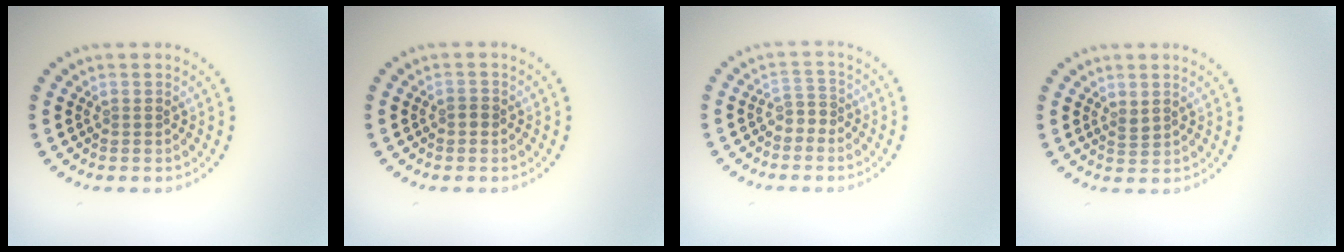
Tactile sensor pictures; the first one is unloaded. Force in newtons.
{"total": 0.8, "press": 0.7, "slide": 0.2}
{"total": 1.5, "press": 1.2, "slide": 1.0}
{"total": 0.9, "press": 0.7, "slide": 0.5}